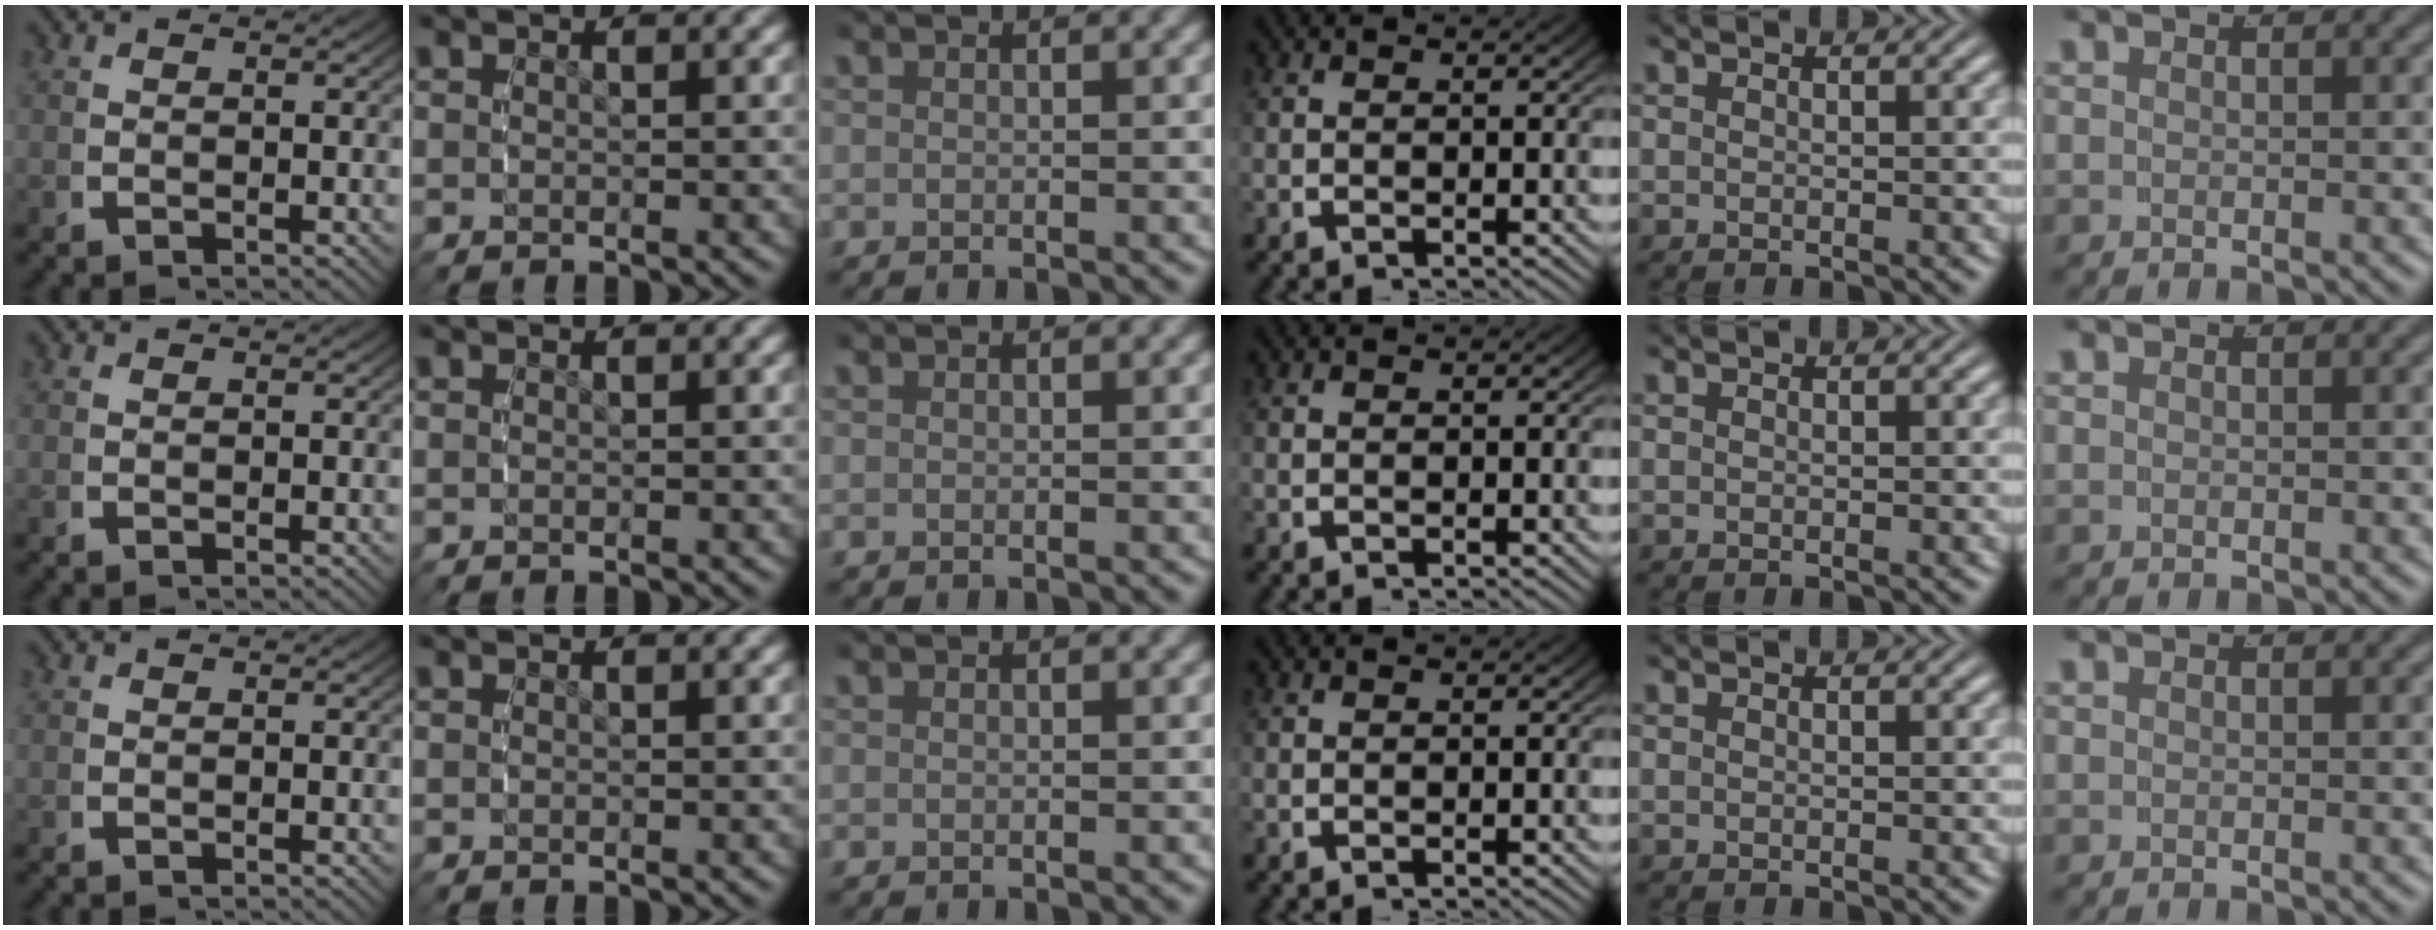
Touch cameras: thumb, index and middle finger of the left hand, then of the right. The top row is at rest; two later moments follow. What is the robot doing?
{"motion": "reach", "object": "glasses case"}